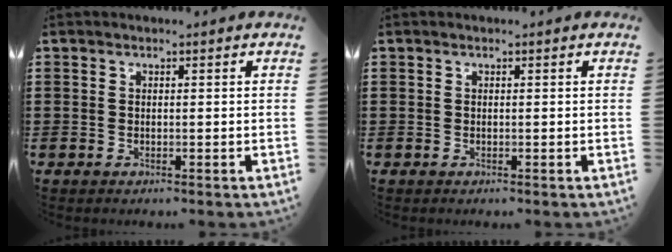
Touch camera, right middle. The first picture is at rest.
{"total": 0.0}